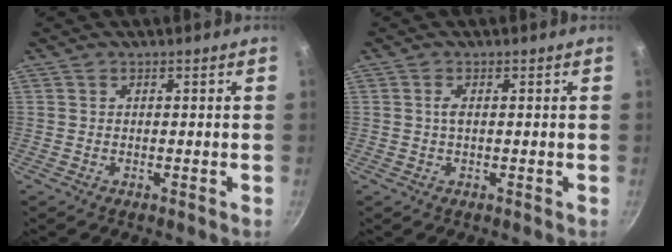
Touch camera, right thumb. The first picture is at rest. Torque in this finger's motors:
{"motor_torque": [0.10, 0.06, 0.51, 0.08, -0.02]}